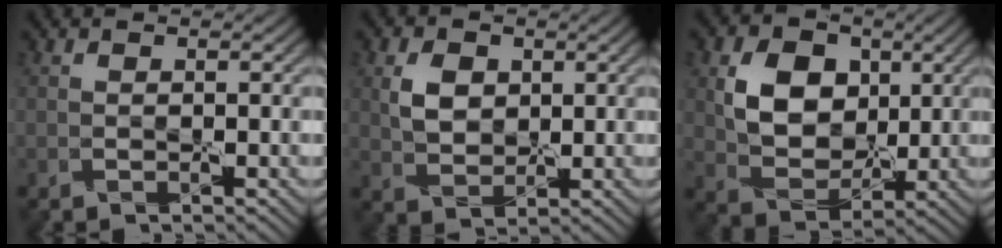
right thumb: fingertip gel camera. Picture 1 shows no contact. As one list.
[{"total": 4.5, "force": [1.3, 3.3, 2.7], "torque": [-0.064, 0.001, 0.025]}, {"total": 8.5, "force": [2.0, 6.4, 5.2], "torque": [-0.115, -0.002, 0.033]}]